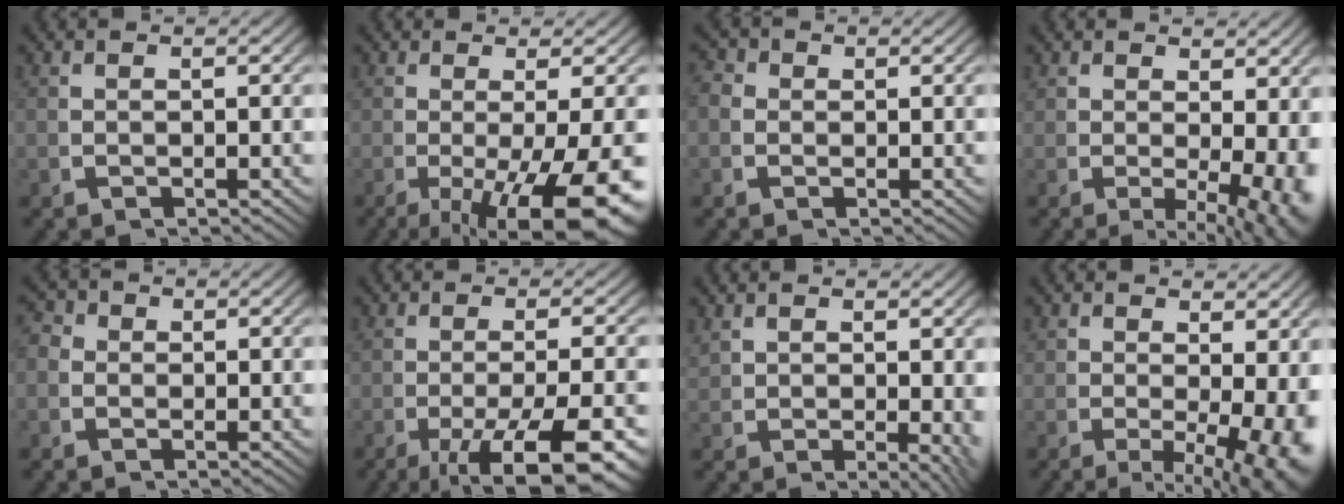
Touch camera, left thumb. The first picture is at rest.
{"total": 9.2, "force": [-3.3, 3.9, 7.6], "torque": [-0.137, -0.042, -0.027]}
{"total": 2.0, "force": [0.2, 1.8, 0.7], "torque": [-0.014, -0.006, -0.002]}
{"total": 5.4, "force": [-0.8, 2.6, 4.7], "torque": [-0.058, -0.029, 0.002]}
{"total": 2.3, "force": [0.3, 2.1, 0.9], "torque": [-0.020, -0.007, 0.000]}
{"total": 8.7, "force": [-4.1, 3.8, 6.7], "torque": [-0.122, -0.034, -0.044]}
{"total": 2.5, "force": [1.0, 0.8, 2.2], "torque": [-0.028, -0.013, 0.034]}
{"total": 7.1, "force": [-1.3, 3.6, 6.0], "torque": [-0.081, -0.036, -0.004]}